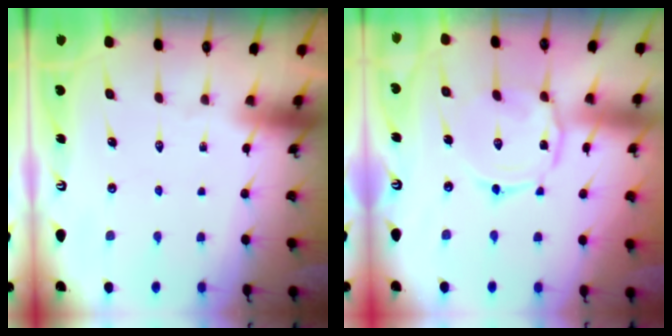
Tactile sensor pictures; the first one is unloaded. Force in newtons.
{"total": 5.2, "press": 5.1, "slide": 0.4}